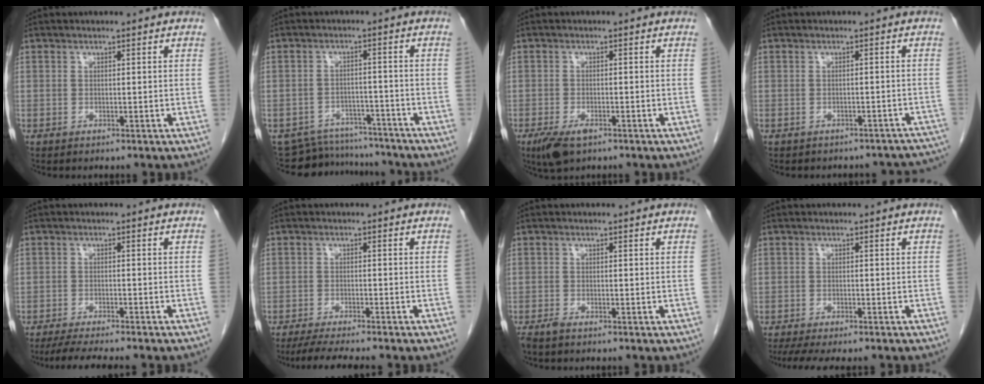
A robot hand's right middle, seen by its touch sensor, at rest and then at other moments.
{"total": 10.3, "force": [-10.0, 2.6, 0.2], "torque": [-0.006, 0.015, -0.134]}
{"total": 4.3, "force": [-2.6, 1.7, 3.0], "torque": [-0.061, -0.007, -0.042]}
{"total": 13.0, "force": [-11.5, 5.5, 2.9], "torque": [-0.042, 0.018, -0.107]}
{"total": 8.0, "force": [-6.9, 0.2, 4.2], "torque": [-0.057, -0.017, -0.105]}
{"total": 7.6, "force": [-6.5, 0.0, 4.0], "torque": [-0.055, -0.018, -0.101]}
{"total": 1.2, "force": [-1.0, 0.1, 0.6], "torque": [-0.018, -0.003, -0.020]}
{"total": 8.4, "force": [-7.0, 1.9, 4.3], "torque": [-0.062, -0.008, -0.104]}